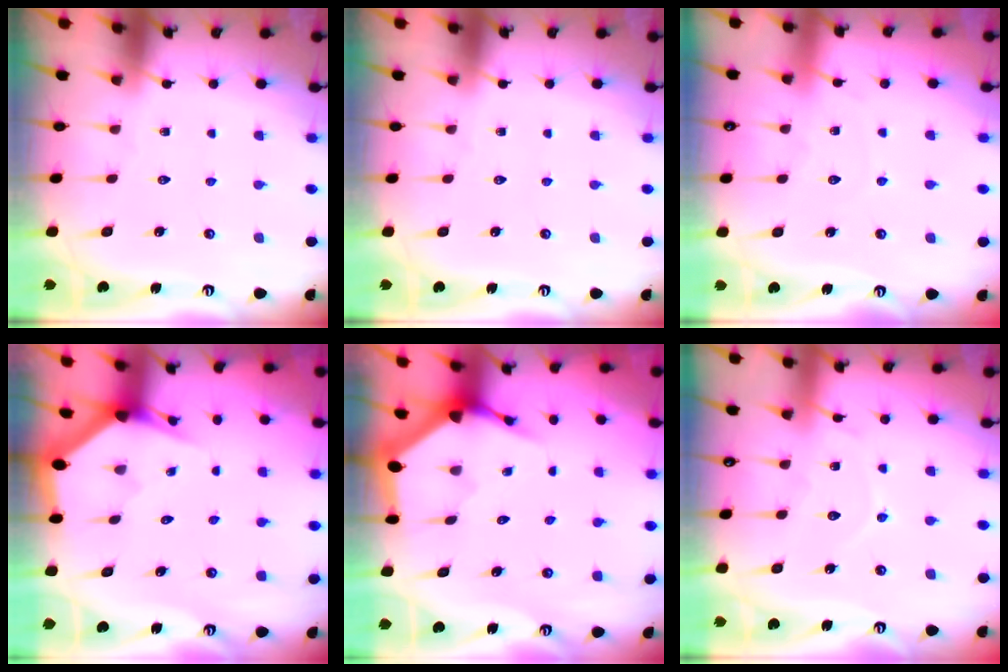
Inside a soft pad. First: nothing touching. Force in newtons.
{"total": 0.0}
{"total": 2.7, "press": 2.7, "slide": 0.3}
{"total": 2.6, "press": 2.6, "slide": 0.0}
{"total": 3.7, "press": 3.7, "slide": 0.5}
{"total": 7.3, "press": 7.3, "slide": 0.5}